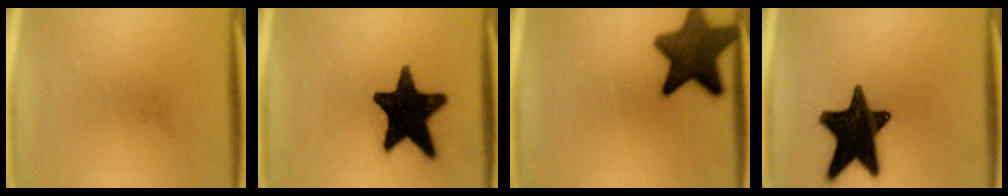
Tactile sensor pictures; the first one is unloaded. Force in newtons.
{"total": 18.5}
{"total": 12.7}
{"total": 18.8}